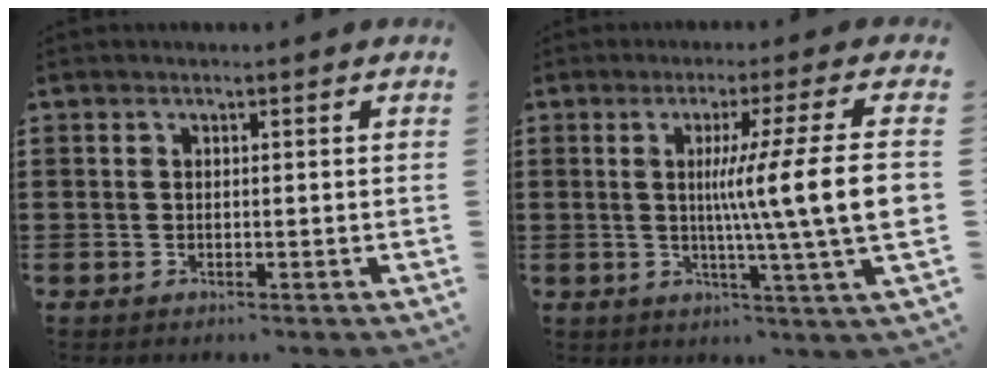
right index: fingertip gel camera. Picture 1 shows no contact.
{"total": 12.2, "force": [0.2, -1.0, 12.2], "torque": [-0.211, -0.018, -0.010]}